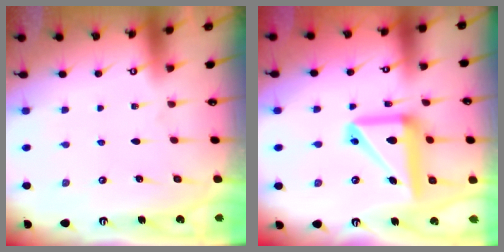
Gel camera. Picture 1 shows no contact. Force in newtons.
{"total": 15.8, "press": 15.7, "slide": 1.6}